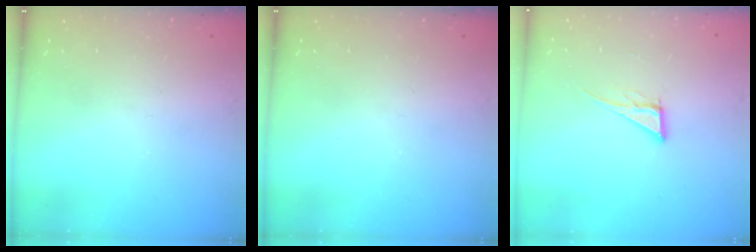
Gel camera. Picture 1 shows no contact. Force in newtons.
{"total": 0.0}
{"total": 6.8, "press": 6.8, "slide": 0.2}